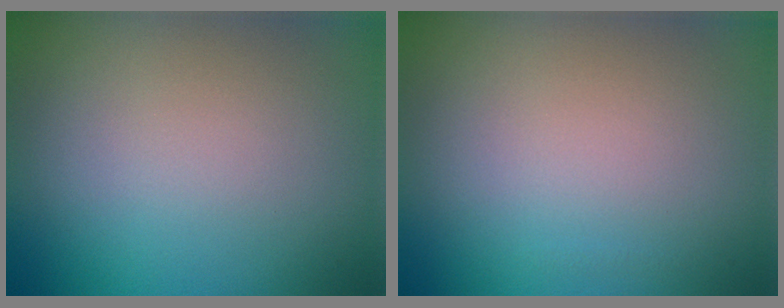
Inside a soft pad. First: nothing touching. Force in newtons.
{"total": 0.0}